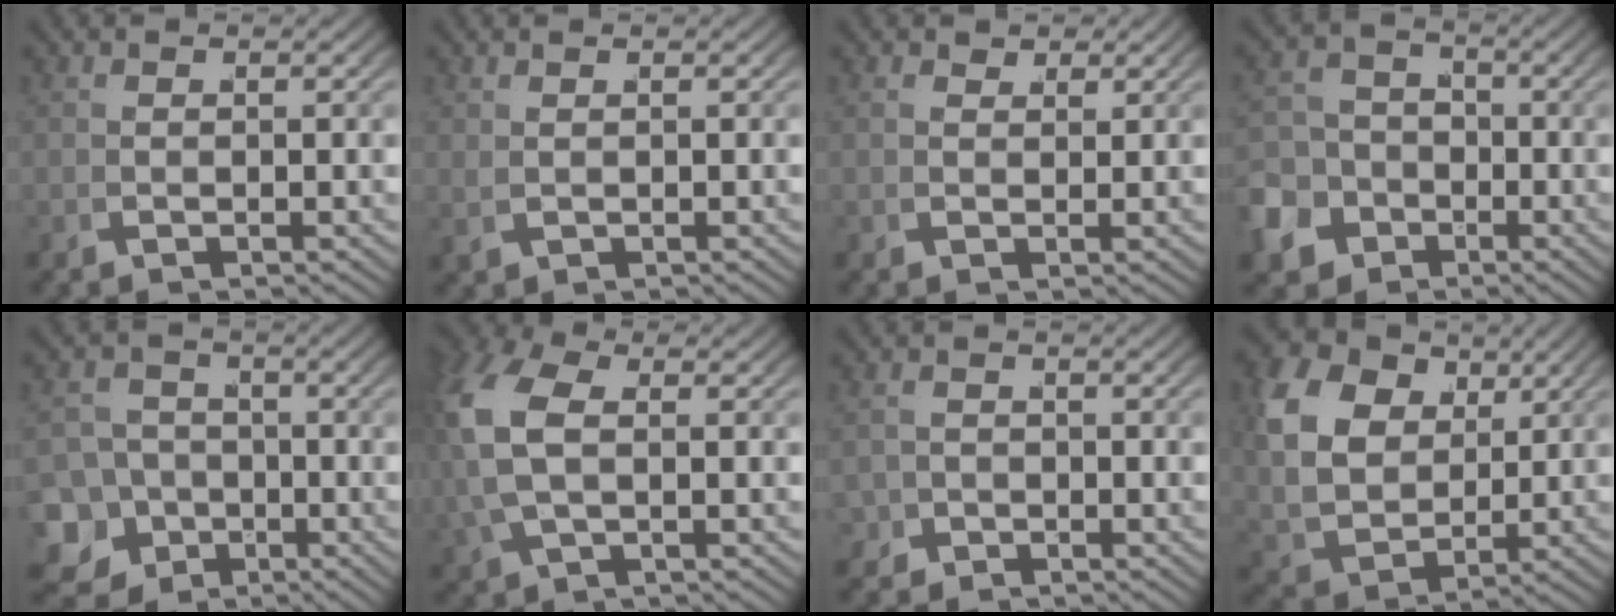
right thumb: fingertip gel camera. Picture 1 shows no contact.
{"total": 0.7, "force": [0.6, 0.1, 0.4], "torque": [-0.013, -0.002, 0.022]}
{"total": 1.5, "force": [1.4, 0.5, 0.1], "torque": [0.008, -0.006, 0.028]}
{"total": 10.1, "force": [-4.0, 8.6, 3.4], "torque": [-0.056, -0.041, -0.062]}
{"total": 10.3, "force": [-4.7, 8.5, 3.3], "torque": [-0.048, -0.059, -0.066]}
{"total": 6.4, "force": [0.9, 4.4, 4.6], "torque": [-0.138, -0.015, 0.031]}
{"total": 1.6, "force": [-1.3, 0.9, -0.3], "torque": [0.007, -0.016, -0.017]}
{"total": 12.0, "force": [2.3, 9.5, 7.0], "torque": [-0.185, -0.039, 0.056]}